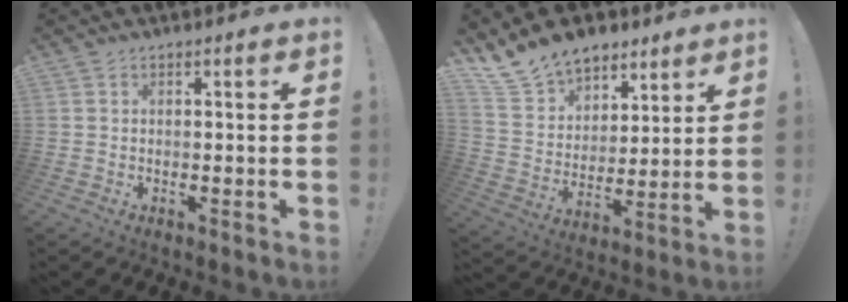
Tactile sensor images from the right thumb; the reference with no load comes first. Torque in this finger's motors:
{"motor_torque": [0.03, 0.29, 0.18, 0.17, 0.01]}